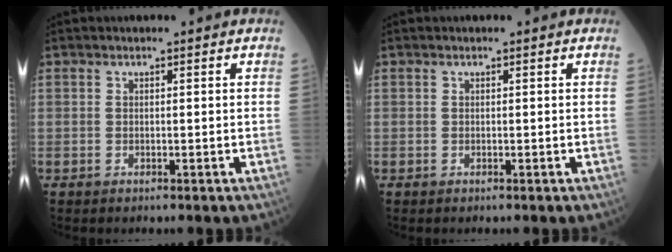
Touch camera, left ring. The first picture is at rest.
{"total": 0.0}